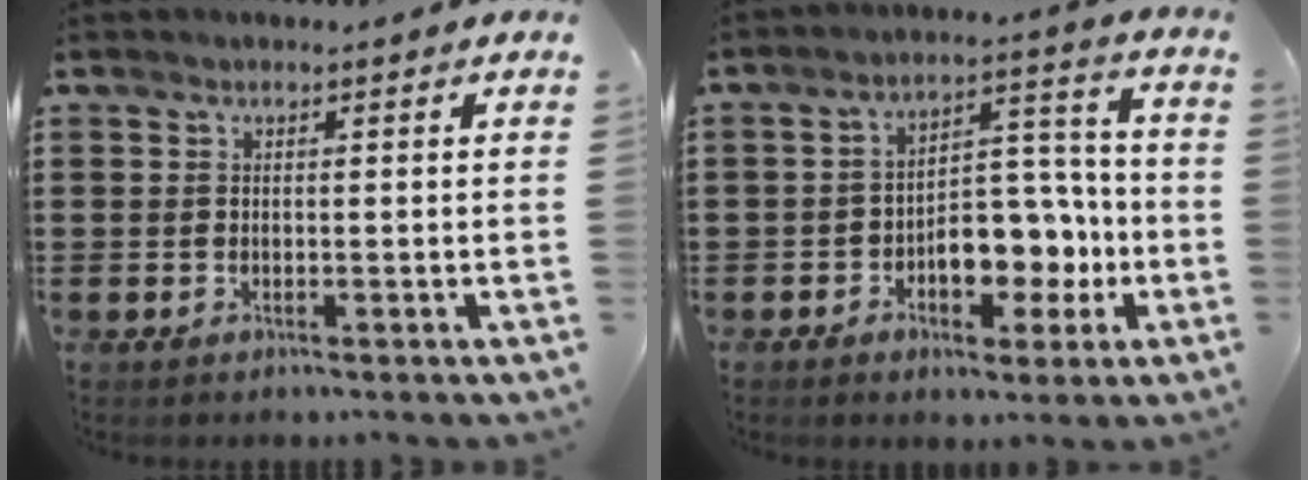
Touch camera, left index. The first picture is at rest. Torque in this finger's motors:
{"motor_torque": [1.21, 0.93, 0.44, 0.14]}